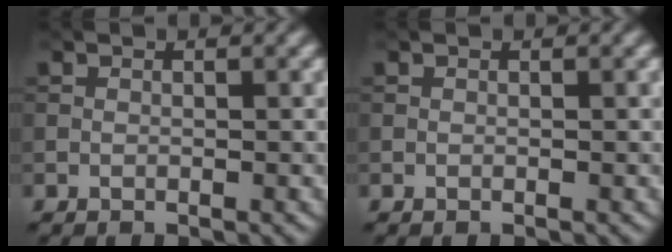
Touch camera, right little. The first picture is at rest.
{"total": 0.0}